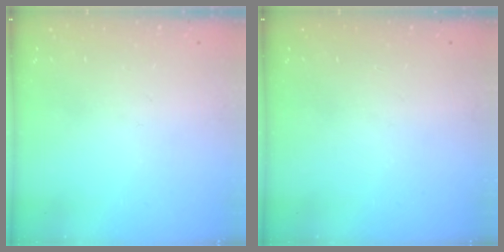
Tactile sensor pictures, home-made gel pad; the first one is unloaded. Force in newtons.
{"total": 0.0}